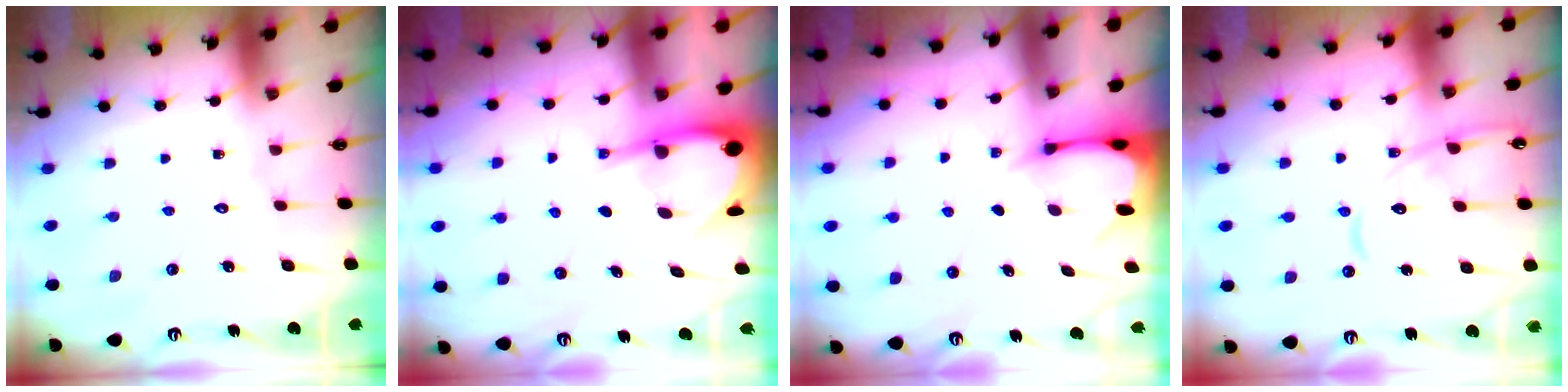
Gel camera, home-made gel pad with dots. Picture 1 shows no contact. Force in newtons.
{"total": 7.0, "press": 6.9, "slide": 0.8}
{"total": 2.6, "press": 2.6, "slide": 0.3}
{"total": 14.1, "press": 14.0, "slide": 1.4}